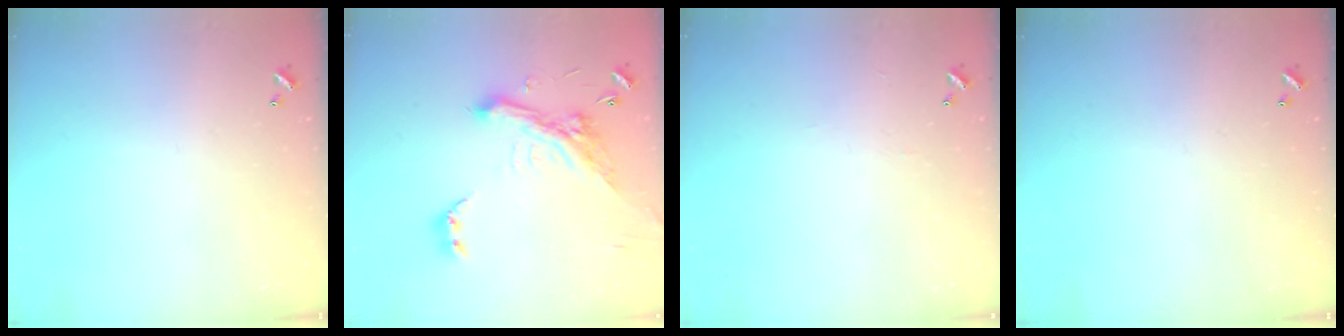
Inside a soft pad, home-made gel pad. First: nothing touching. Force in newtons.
{"total": 7.7, "press": 7.5, "slide": 2.0}
{"total": 2.2, "press": 2.2, "slide": 0.4}
{"total": 0.0}